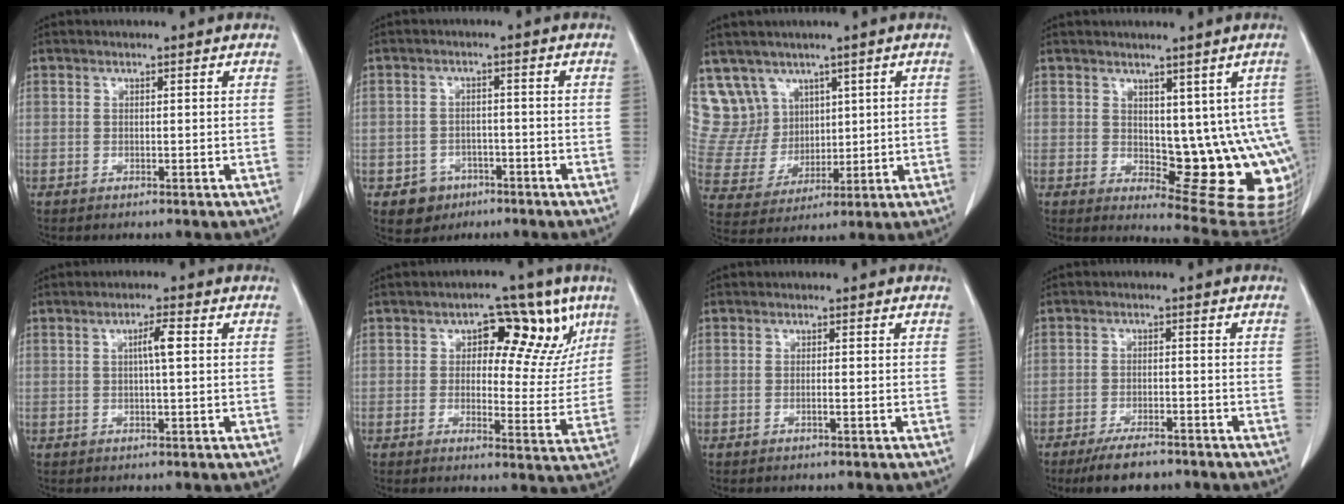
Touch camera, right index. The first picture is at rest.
{"total": 4.5, "force": [-2.4, 3.8, 0.6], "torque": [-0.006, 0.013, -0.029]}
{"total": 10.4, "force": [6.9, 7.8, 1.0], "torque": [-0.036, 0.038, 0.156]}
{"total": 12.4, "force": [0.8, 5.5, 11.1], "torque": [-0.121, -0.007, 0.024]}
{"total": 3.0, "force": [0.5, 0.0, 2.9], "torque": [-0.050, 0.003, 0.008]}
{"total": 11.2, "force": [5.0, 6.1, 8.0], "torque": [-0.077, 0.018, 0.064]}
{"total": 0.8, "force": [-0.3, -0.1, 0.7], "torque": [-0.013, 0.000, -0.004]}
{"total": 6.7, "force": [-5.4, 2.0, 3.4], "torque": [-0.058, -0.008, -0.088]}